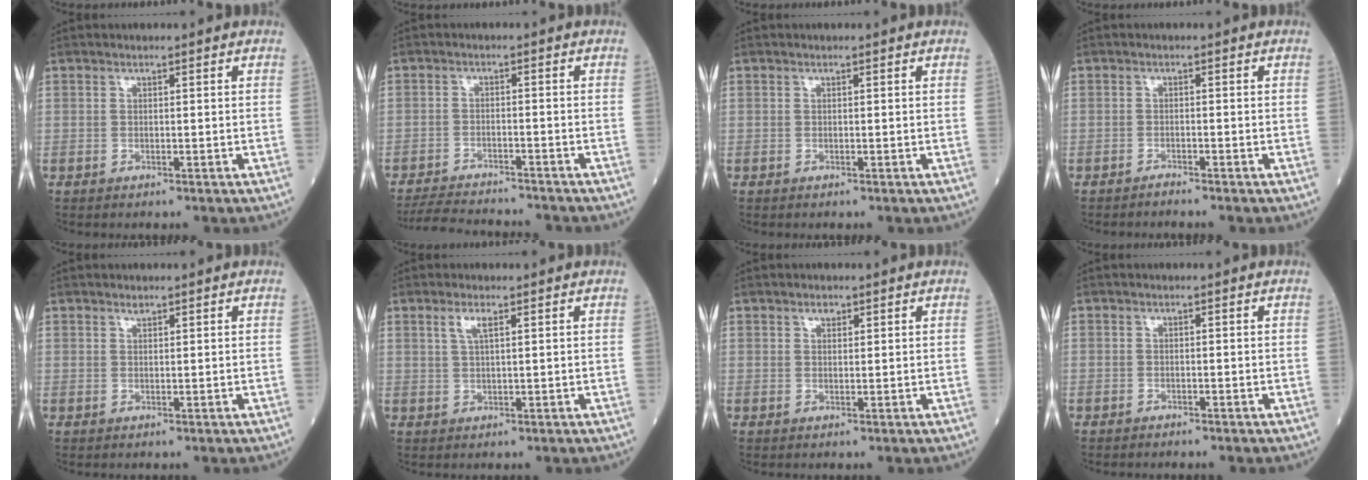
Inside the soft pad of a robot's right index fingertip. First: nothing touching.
{"total": 9.5, "force": [-9.1, 1.2, 2.7], "torque": [-0.043, -0.005, -0.140]}
{"total": 0.0}
{"total": 1.0, "force": [-1.0, -0.3, 0.1], "torque": [-0.003, 0.001, -0.017]}
{"total": 0.6, "force": [0.6, 0.2, 0.2], "torque": [-0.008, -0.004, 0.010]}
{"total": 2.4, "force": [1.2, 0.4, 2.0], "torque": [-0.047, 0.002, 0.025]}
{"total": 1.1, "force": [0.8, 0.6, 0.6], "torque": [-0.011, -0.001, 0.011]}
{"total": 0.8, "force": [-0.8, 0.3, 0.1], "torque": [-0.007, 0.001, -0.015]}